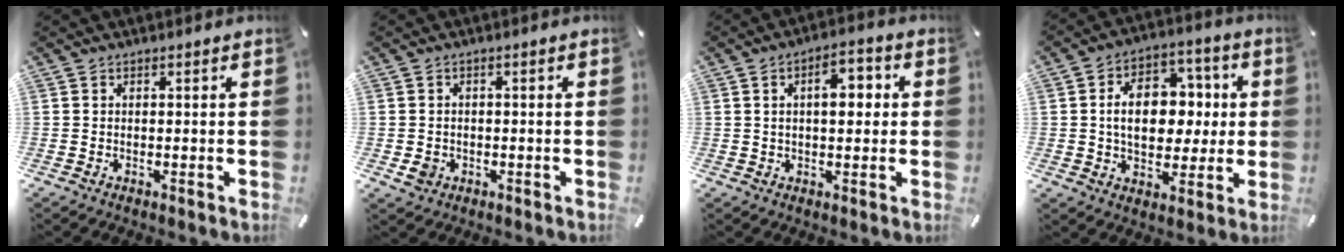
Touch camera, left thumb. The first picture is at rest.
{"total": 2.9, "force": [-0.8, 2.6, 1.0], "torque": [-0.008, 0.000, -0.015]}
{"total": 7.2, "force": [1.3, 3.9, 6.0], "torque": [-0.079, -0.001, 0.009]}
{"total": 14.3, "force": [0.6, 10.4, 9.8], "torque": [-0.155, 0.008, 0.013]}